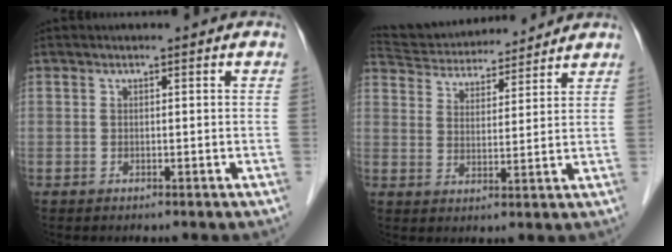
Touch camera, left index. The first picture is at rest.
{"total": 14.1, "force": [13.3, 2.8, 3.7], "torque": [-0.070, 0.029, 0.216]}